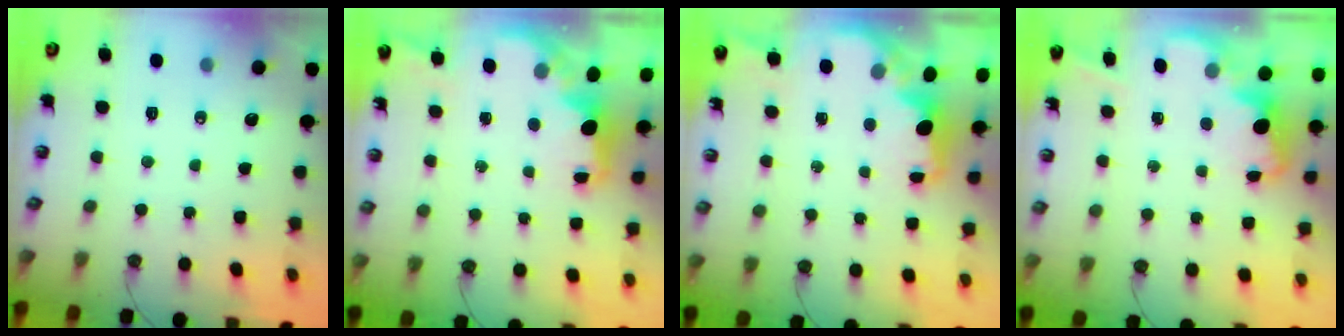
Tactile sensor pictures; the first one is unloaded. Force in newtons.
{"total": 2.2, "press": 2.0, "slide": 0.8}
{"total": 1.8, "press": 1.6, "slide": 0.8}
{"total": 2.2, "press": 2.2, "slide": 0.5}